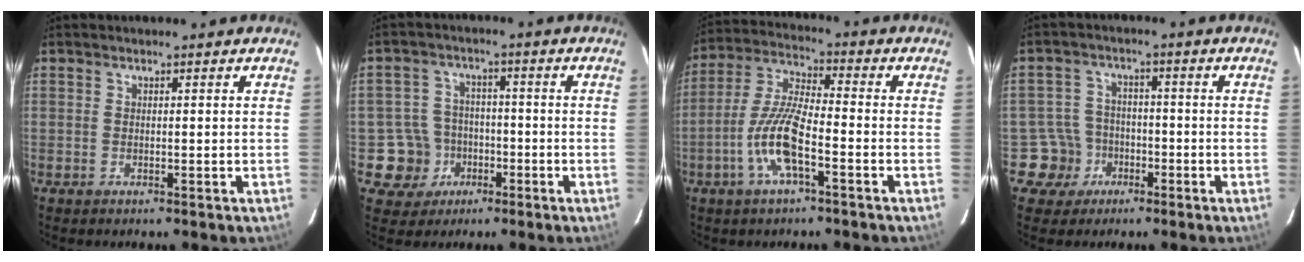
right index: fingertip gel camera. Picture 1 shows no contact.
{"total": 7.7, "force": [-2.9, 7.1, 0.4], "torque": [-0.031, 0.026, -0.041]}
{"total": 10.8, "force": [-4.4, 2.4, 9.5], "torque": [-0.203, 0.000, -0.087]}
{"total": 6.3, "force": [-2.9, 5.5, -0.2], "torque": [-0.014, 0.027, -0.049]}